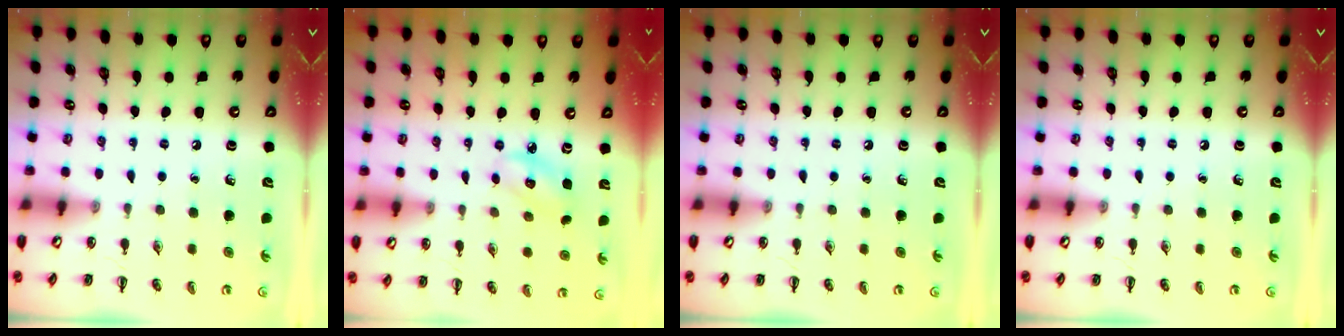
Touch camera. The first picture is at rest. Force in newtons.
{"total": 3.3, "press": 3.3, "slide": 0.6}
{"total": 0.0}
{"total": 0.0}